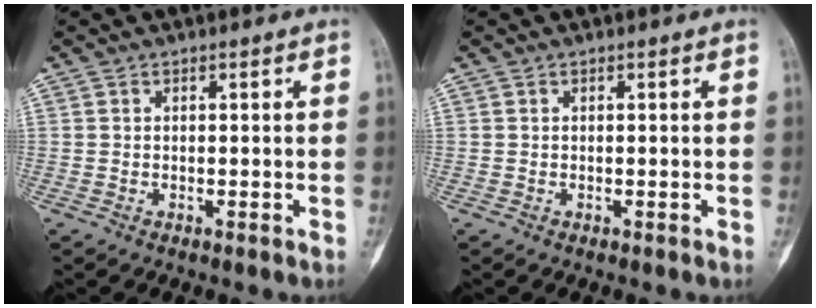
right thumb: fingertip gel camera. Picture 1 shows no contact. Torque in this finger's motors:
{"motor_torque": [0.00, 0.00, 0.00, 0.00, 0.00]}